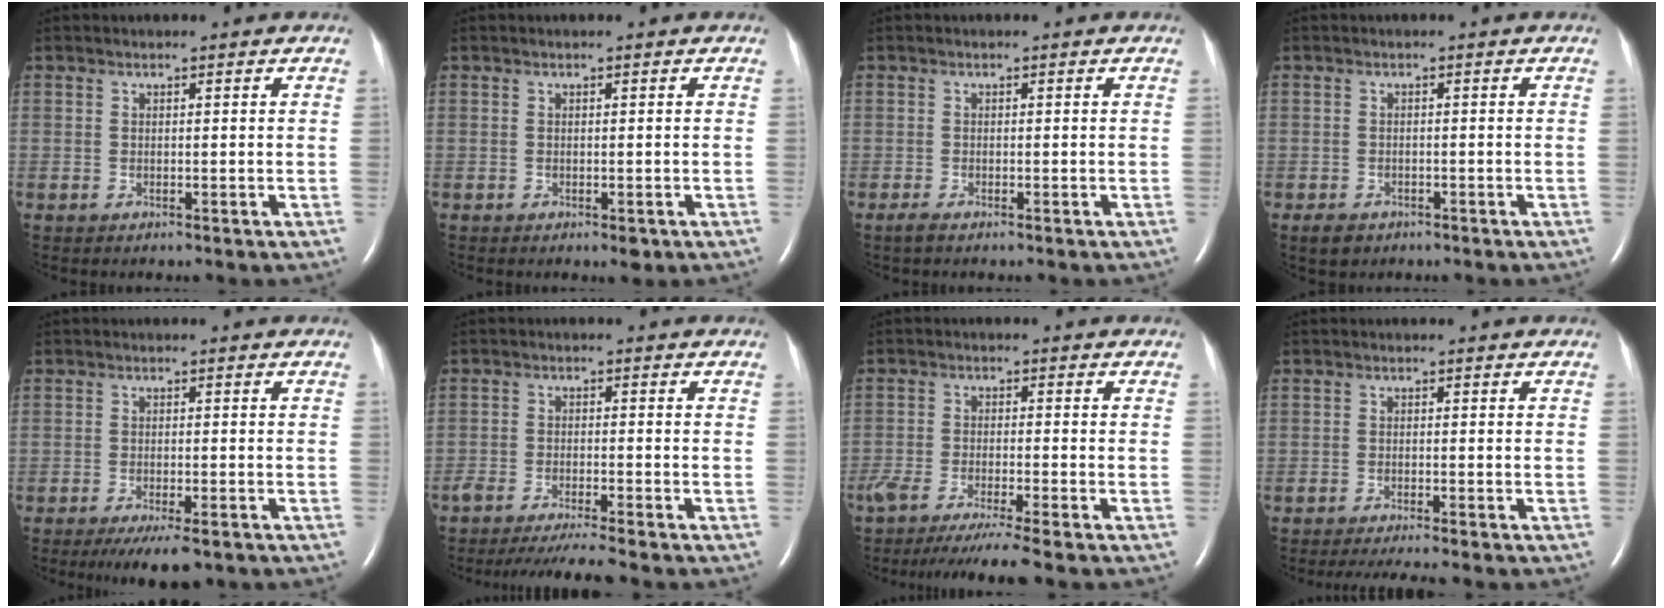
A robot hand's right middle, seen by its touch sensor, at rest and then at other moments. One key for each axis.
{"total": 1.2, "fx": -0.6, "fy": 0.5, "fz": 0.9, "tx": -0.011, "ty": -0.003, "tz": -0.003}
{"total": 0.9, "fx": -0.7, "fy": 0.1, "fz": 0.6, "tx": -0.023, "ty": -0.005, "tz": -0.016}
{"total": 2.3, "fx": -1.5, "fy": 1.5, "fz": 0.8, "tx": -0.017, "ty": 0.001, "tz": -0.017}
{"total": 6.5, "fx": -4.8, "fy": 1.5, "fz": 4.2, "tx": -0.060, "ty": -0.013, "tz": -0.069}
{"total": 7.3, "fx": -6.5, "fy": -0.8, "fz": 3.2, "tx": -0.043, "ty": -0.021, "tz": -0.107}
{"total": 9.3, "fx": -7.9, "fy": -1.2, "fz": 4.7, "tx": -0.057, "ty": -0.030, "tz": -0.125}
{"total": 5.8, "fx": -5.1, "fy": -0.1, "fz": 2.7, "tx": -0.036, "ty": -0.015, "tz": -0.082}